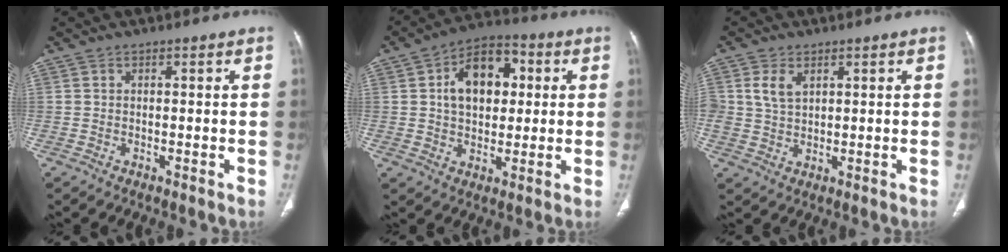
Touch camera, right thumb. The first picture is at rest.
{"total": 13.2, "force": [2.7, 8.8, 9.5], "torque": [-0.113, 0.012, 0.035]}
{"total": 4.5, "force": [1.9, 2.9, 2.9], "torque": [-0.050, -0.005, 0.042]}